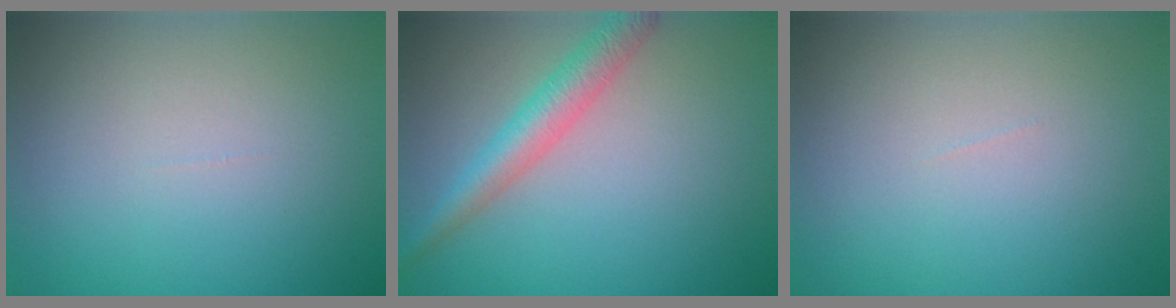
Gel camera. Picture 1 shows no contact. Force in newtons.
{"total": 3.4, "press": 3.4, "slide": 0.1}
{"total": 0.0}